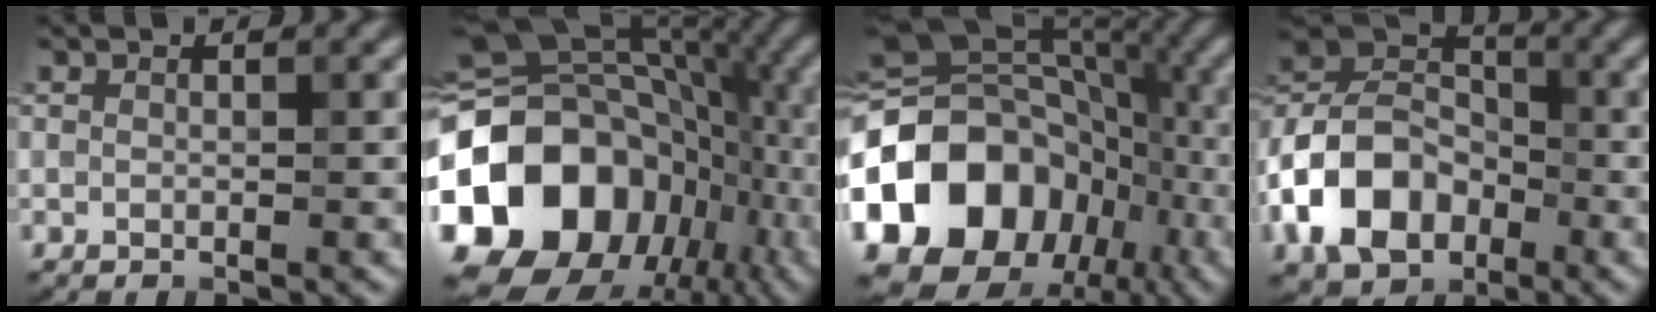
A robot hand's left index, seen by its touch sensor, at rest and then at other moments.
{"total": 18.1, "force": [-4.7, 14.2, 10.1], "torque": [-0.217, -0.004, -0.076]}
{"total": 16.3, "force": [-5.4, 12.5, 8.9], "torque": [-0.184, 0.017, -0.099]}
{"total": 9.0, "force": [-3.3, 6.4, 5.4], "torque": [-0.102, 0.013, -0.077]}